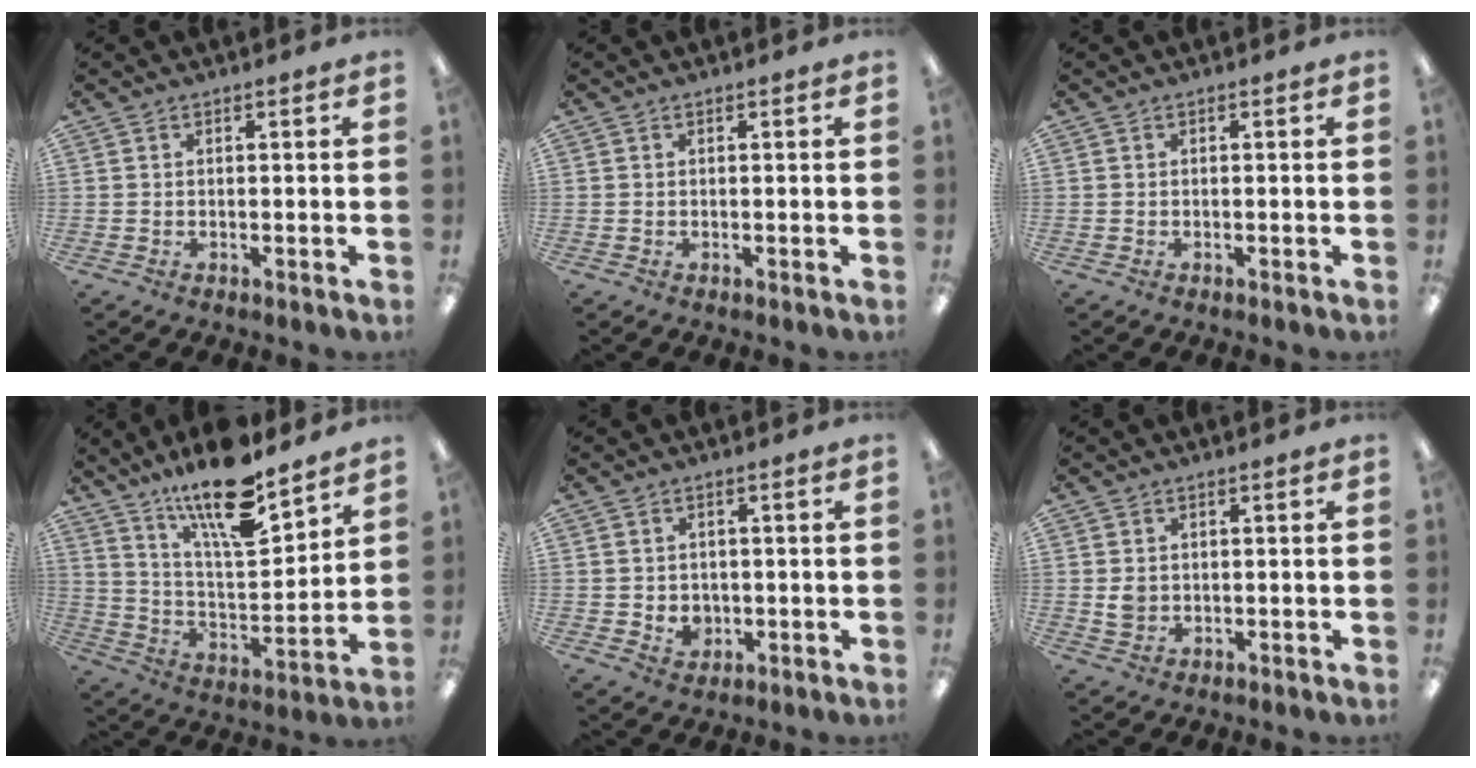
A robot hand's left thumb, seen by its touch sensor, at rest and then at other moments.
{"total": 0.0}
{"total": 0.0}
{"total": 18.5, "force": [14.2, 4.9, 10.7], "torque": [-0.186, -0.089, 0.237]}
{"total": 3.2, "force": [0.1, 2.9, 1.4], "torque": [-0.019, 0.002, 0.002]}
{"total": 2.4, "force": [0.6, 2.1, 1.1], "torque": [-0.014, 0.000, 0.008]}